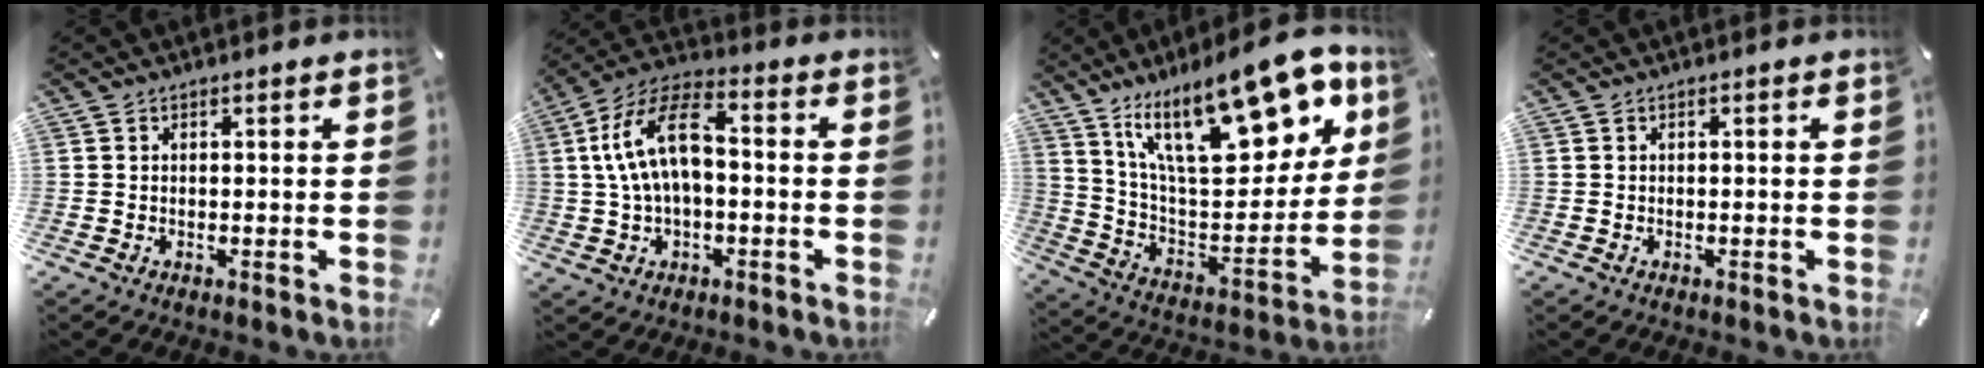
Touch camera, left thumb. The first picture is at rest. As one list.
[{"total": 13.0, "force": [1.0, 7.4, 10.7], "torque": [-0.225, 0.015, 0.016]}, {"total": 27.0, "force": [15.7, 10.8, 19.1], "torque": [-0.293, -0.089, 0.270]}, {"total": 0.0}]